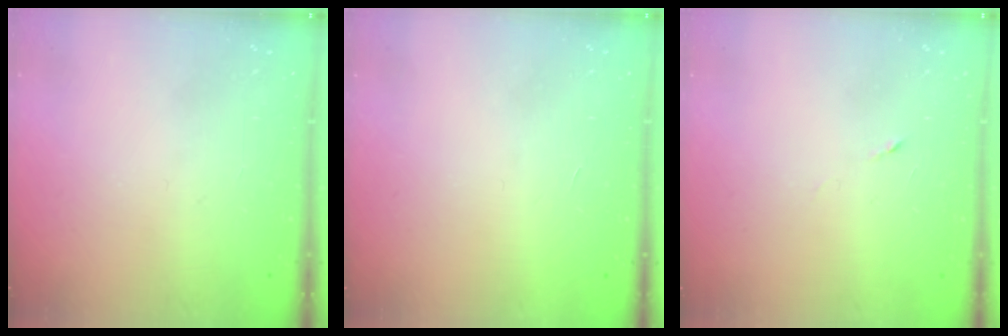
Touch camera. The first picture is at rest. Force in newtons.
{"total": 1.7, "press": 1.7, "slide": 0.1}
{"total": 3.3, "press": 3.0, "slide": 1.4}